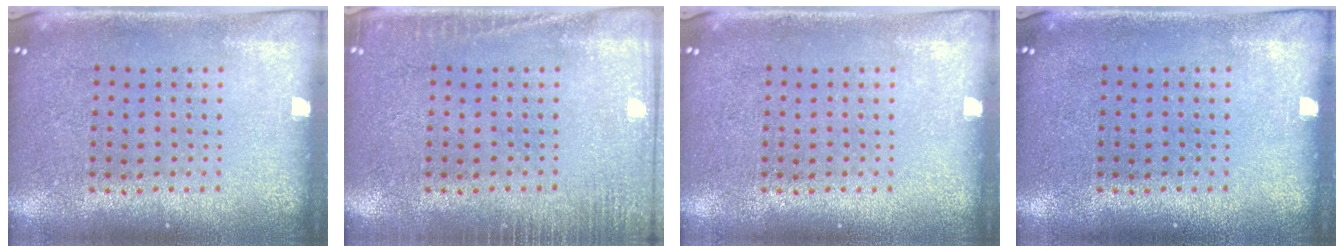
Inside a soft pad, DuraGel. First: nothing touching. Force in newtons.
{"total": 2.0, "press": 2.0, "slide": 0.3}
{"total": 0.0}
{"total": 0.0}